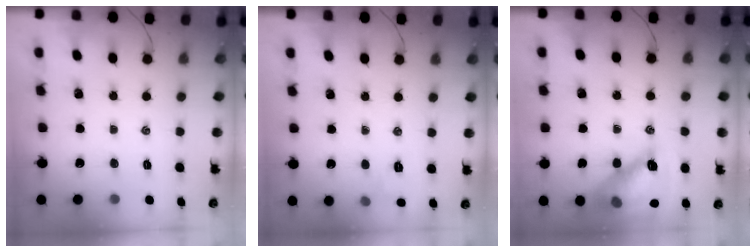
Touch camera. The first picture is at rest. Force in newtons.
{"total": 5.6, "press": 5.4, "slide": 1.5}
{"total": 15.3, "press": 15.2, "slide": 1.8}